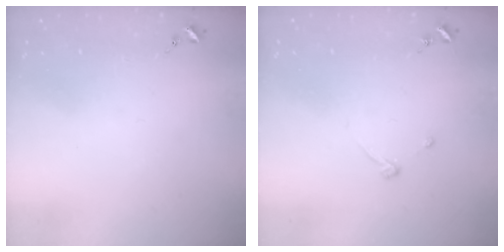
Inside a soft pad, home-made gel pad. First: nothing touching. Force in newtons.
{"total": 3.2, "press": 3.2, "slide": 0.5}